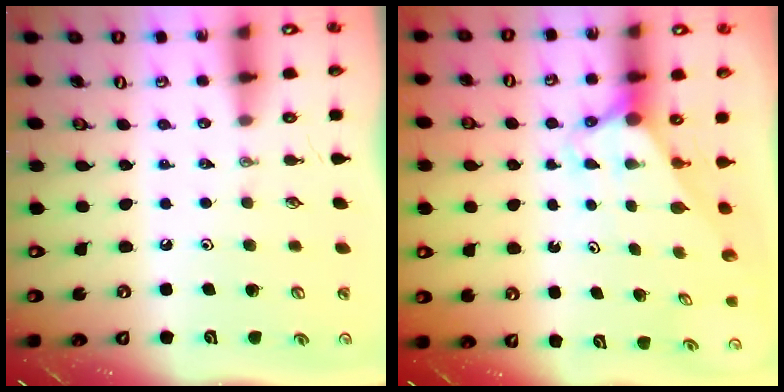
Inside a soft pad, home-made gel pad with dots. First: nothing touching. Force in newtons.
{"total": 2.9, "press": 2.9, "slide": 0.0}